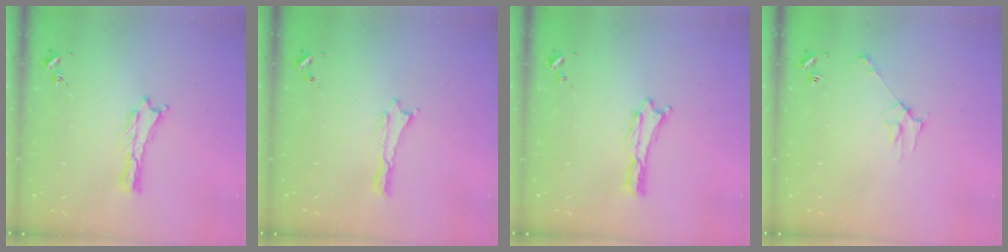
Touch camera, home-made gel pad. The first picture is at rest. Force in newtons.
{"total": 0.0}
{"total": 0.0}
{"total": 2.8, "press": 2.8, "slide": 0.2}